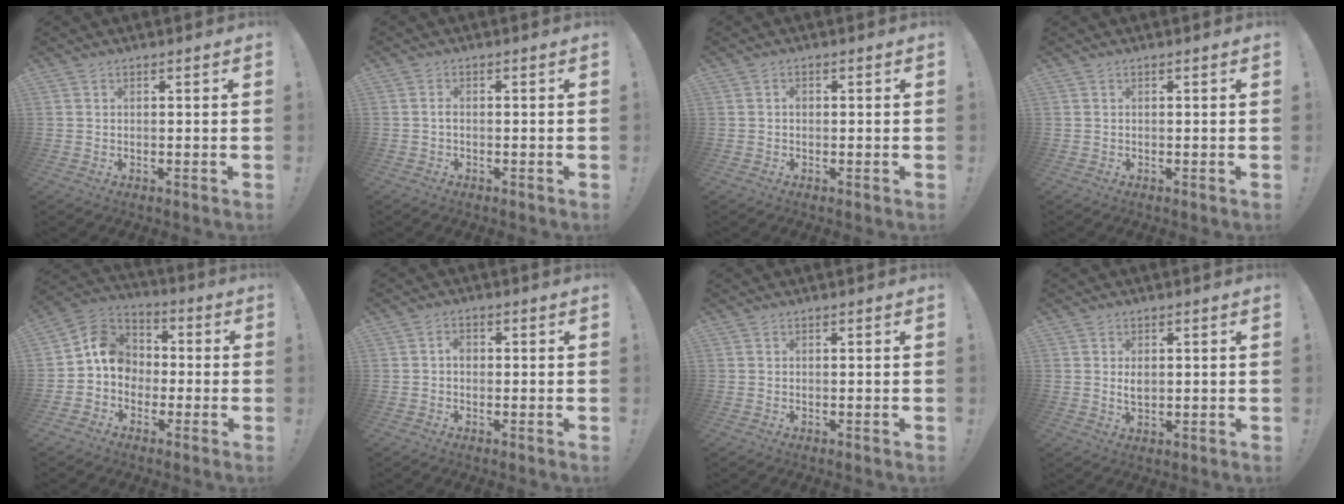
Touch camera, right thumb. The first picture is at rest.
{"total": 1.2, "force": [-0.8, 0.8, 0.4], "torque": [-0.006, 0.003, -0.016]}
{"total": 0.9, "force": [-0.2, 0.8, 0.4], "torque": [-0.011, 0.005, -0.005]}
{"total": 0.0}
{"total": 11.1, "force": [-1.0, 9.9, 5.0], "torque": [-0.069, 0.022, -0.011]}
{"total": 2.2, "force": [-0.4, 1.7, 1.4], "torque": [-0.028, 0.008, -0.008]}
{"total": 0.0}
{"total": 2.7, "force": [0.8, 1.8, 1.8], "torque": [-0.021, -0.002, 0.011]}